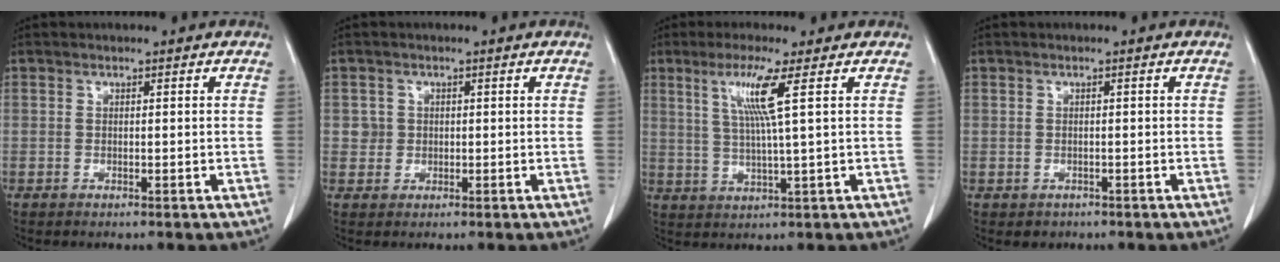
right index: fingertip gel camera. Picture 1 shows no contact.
{"total": 1.9, "force": [0.3, 1.9, 0.1], "torque": [0.006, 0.003, 0.003]}
{"total": 6.6, "force": [2.5, -1.3, 5.9], "torque": [-0.120, -0.003, 0.053]}
{"total": 1.4, "force": [-0.7, 1.2, 0.1], "torque": [-0.004, 0.002, -0.006]}